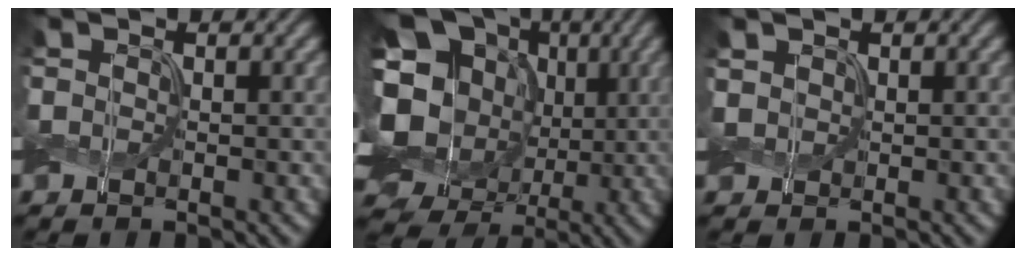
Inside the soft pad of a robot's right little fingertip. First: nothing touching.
{"total": 20.8, "force": [-1.0, 18.3, 9.7], "torque": [-0.212, 0.026, -0.044]}
{"total": 1.0, "force": [0.5, 0.8, 0.3], "torque": [-0.013, 0.002, 0.009]}